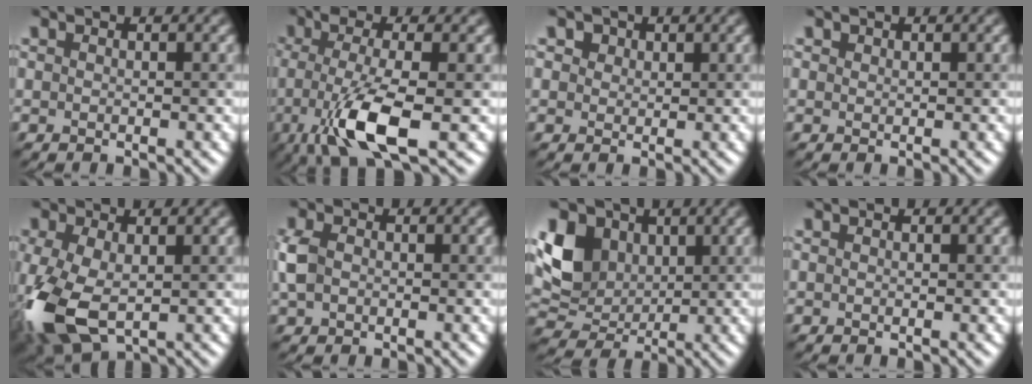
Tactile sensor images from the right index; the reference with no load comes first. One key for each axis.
{"total": 7.5, "fx": -2.4, "fy": 1.8, "fz": 6.9, "tx": -0.135, "ty": -0.004, "tz": -0.048}
{"total": 3.1, "fx": 1.9, "fy": 2.1, "fz": 1.3, "tx": -0.033, "ty": 0.009, "tz": 0.026}
{"total": 0.5, "fx": 0.4, "fy": 0.4, "fz": 0.0, "tx": 0.005, "ty": 0.000, "tz": 0.008}
{"total": 8.7, "fx": -2.2, "fy": 5.0, "fz": 6.7, "tx": -0.176, "ty": -0.024, "tz": -0.039}
{"total": 2.7, "fx": 0.0, "fy": 2.1, "fz": 1.8, "tx": -0.045, "ty": 0.003, "tz": -0.004}
{"total": 6.4, "fx": 1.7, "fy": 5.2, "fz": 3.4, "tx": -0.075, "ty": -0.001, "tz": 0.026}
{"total": 0.0}